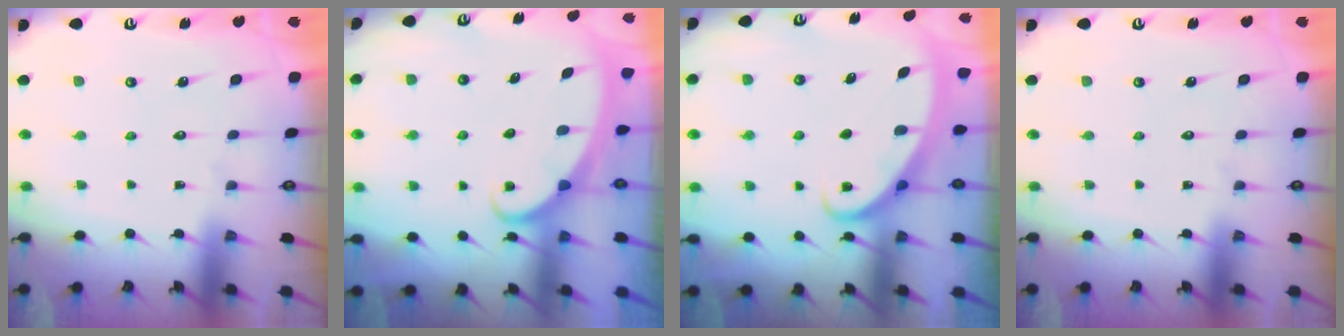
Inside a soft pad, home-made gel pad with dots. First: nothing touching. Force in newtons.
{"total": 2.6, "press": 2.6, "slide": 0.3}
{"total": 2.5, "press": 2.5, "slide": 0.4}
{"total": 0.0}